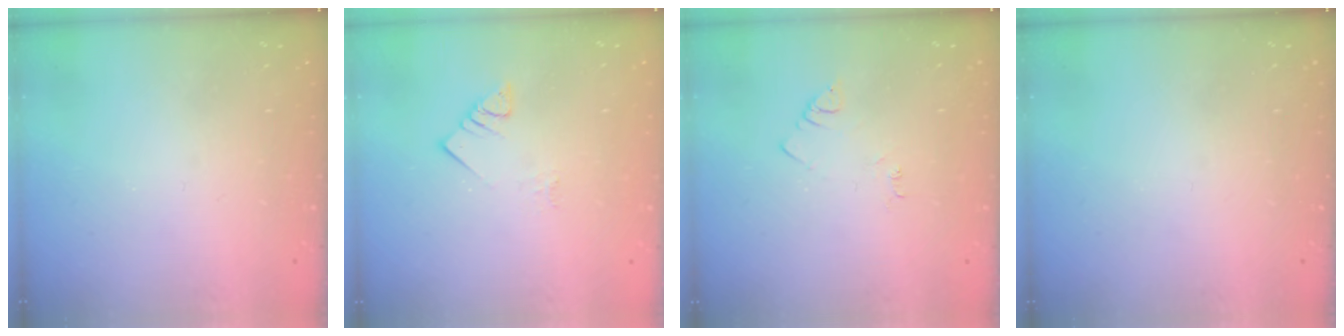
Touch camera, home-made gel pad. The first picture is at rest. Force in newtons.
{"total": 3.6, "press": 3.6, "slide": 0.6}
{"total": 2.7, "press": 2.7, "slide": 0.4}
{"total": 0.0}